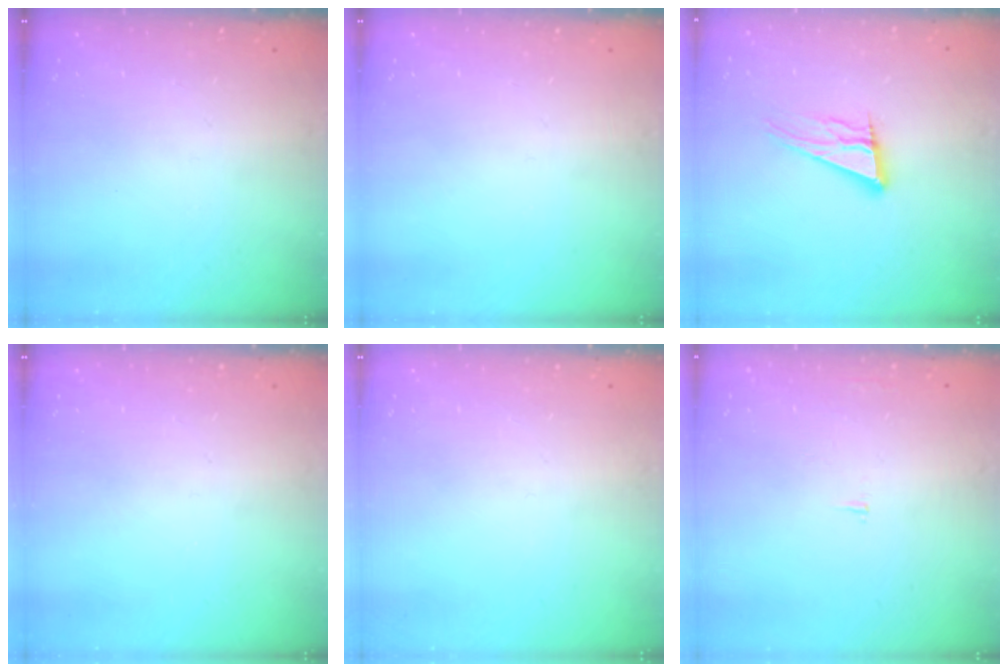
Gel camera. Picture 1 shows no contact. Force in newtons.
{"total": 0.0}
{"total": 13.0, "press": 12.7, "slide": 2.8}
{"total": 0.0}
{"total": 0.0}
{"total": 2.1, "press": 2.1, "slide": 0.2}